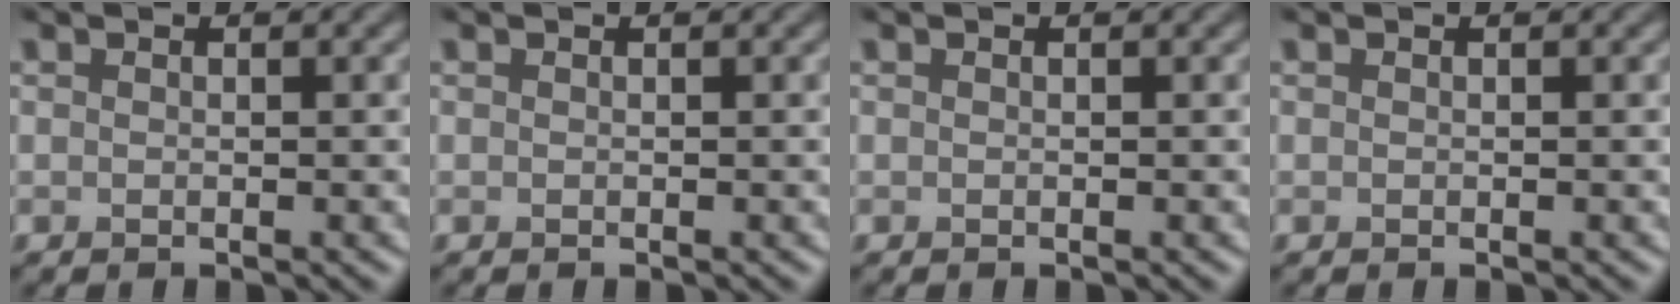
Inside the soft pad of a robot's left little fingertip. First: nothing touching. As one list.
[{"total": 0.0}, {"total": 0.0}, {"total": 0.0}]